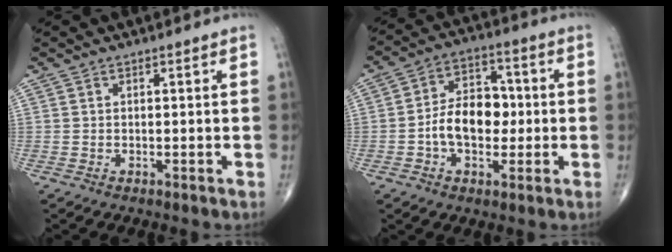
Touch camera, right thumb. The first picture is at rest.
{"total": 10.7, "force": [-1.3, 7.1, 8.0], "torque": [-0.105, 0.029, -0.032]}